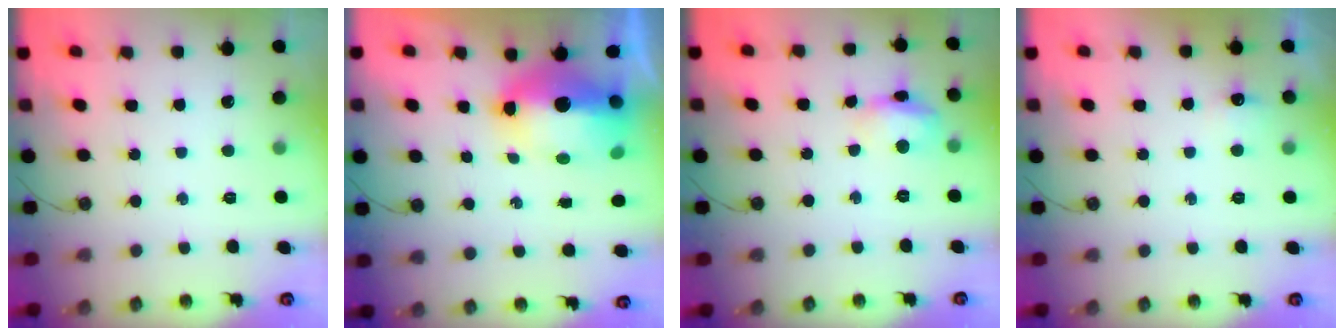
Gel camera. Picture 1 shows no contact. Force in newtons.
{"total": 16.6, "press": 14.4, "slide": 8.1}
{"total": 10.9, "press": 10.9, "slide": 0.9}
{"total": 4.6, "press": 4.5, "slide": 0.7}